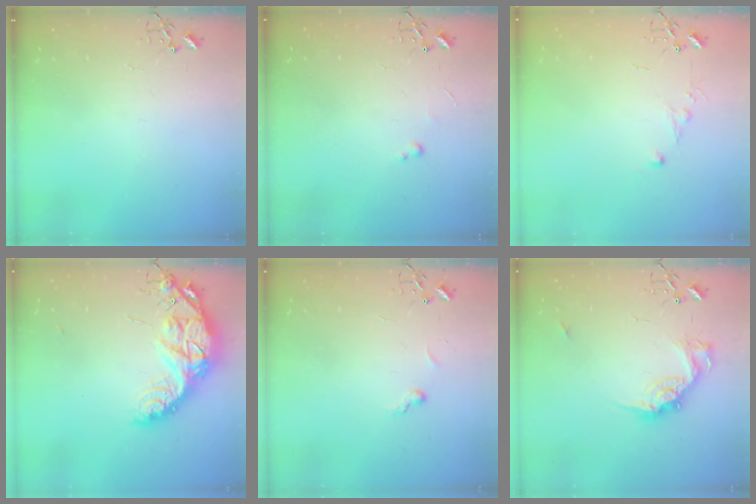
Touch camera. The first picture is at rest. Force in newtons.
{"total": 2.4, "press": 2.3, "slide": 0.4}
{"total": 4.4, "press": 4.4, "slide": 0.5}
{"total": 17.5, "press": 17.4, "slide": 1.4}
{"total": 5.6, "press": 5.6, "slide": 0.5}
{"total": 14.5, "press": 14.5, "slide": 1.2}